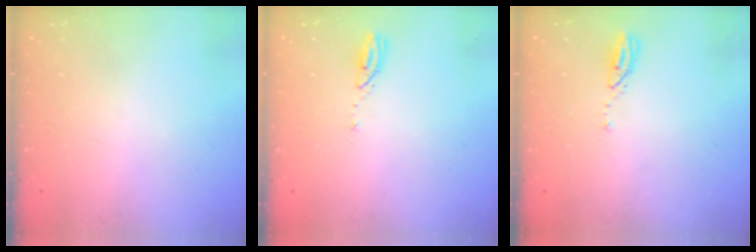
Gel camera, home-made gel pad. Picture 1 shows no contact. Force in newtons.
{"total": 3.0, "press": 2.9, "slide": 0.3}
{"total": 3.7, "press": 3.7, "slide": 0.3}